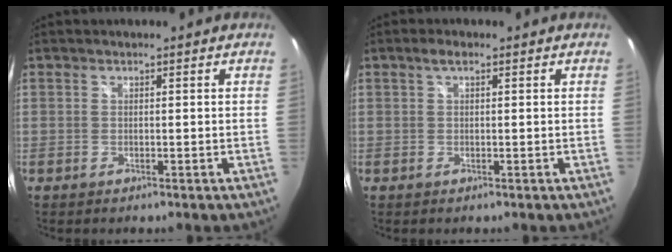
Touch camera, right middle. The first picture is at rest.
{"total": 1.8, "force": [0.8, 0.7, 1.4], "torque": [-0.024, 0.005, 0.008]}